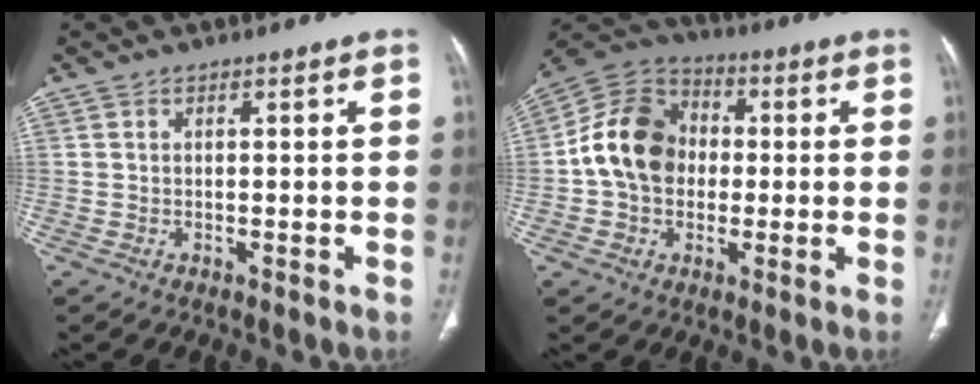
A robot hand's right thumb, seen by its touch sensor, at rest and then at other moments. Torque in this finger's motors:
{"motor_torque": [0.31, 2.08, 0.66, -0.53, 0.10]}